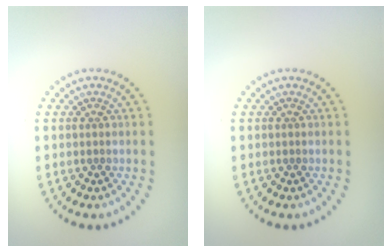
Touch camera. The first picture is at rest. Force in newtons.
{"total": 0.0}